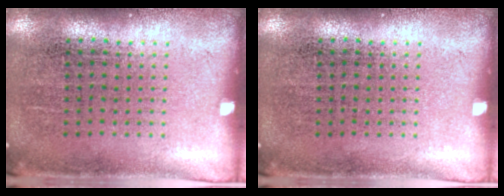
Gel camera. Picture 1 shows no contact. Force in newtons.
{"total": 0.0}